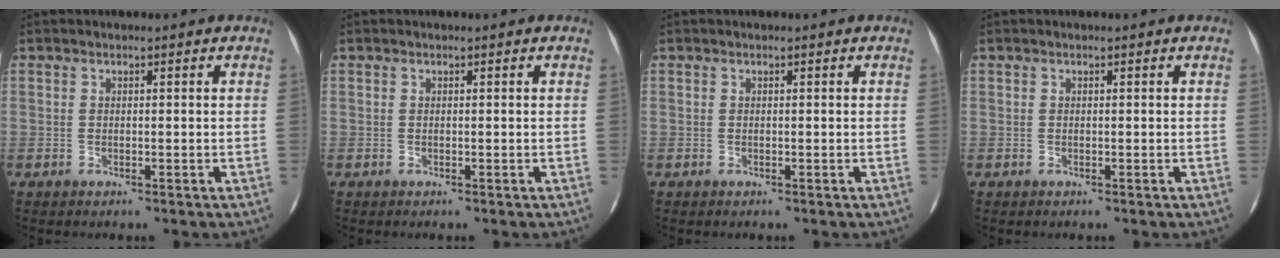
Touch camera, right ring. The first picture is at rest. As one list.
[{"total": 0.0}, {"total": 0.0}, {"total": 0.0}]